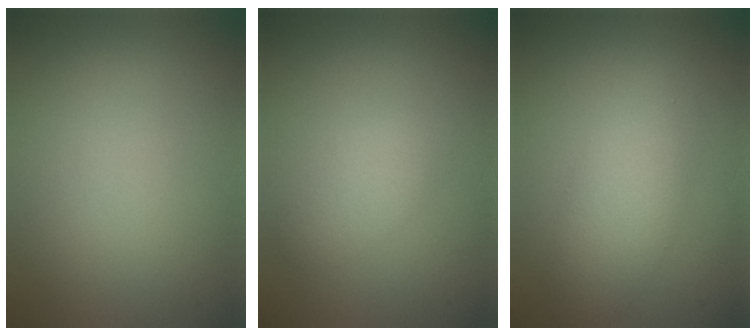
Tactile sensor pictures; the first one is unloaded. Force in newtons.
{"total": 2.1, "press": 2.1, "slide": 0.1}
{"total": 4.0, "press": 4.0, "slide": 0.1}